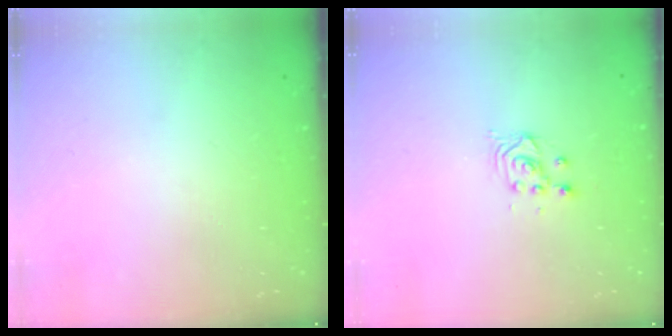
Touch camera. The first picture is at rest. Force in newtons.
{"total": 2.5, "press": 2.5, "slide": 0.2}